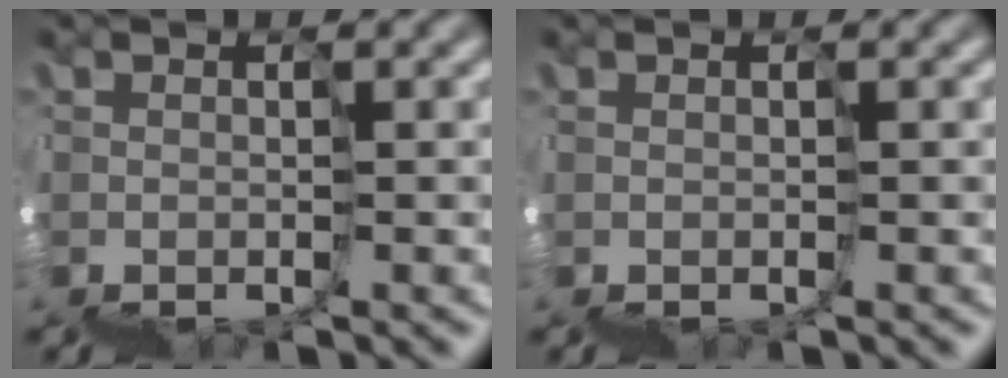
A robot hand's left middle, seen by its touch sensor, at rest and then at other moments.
{"total": 0.0}